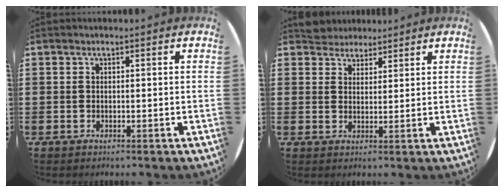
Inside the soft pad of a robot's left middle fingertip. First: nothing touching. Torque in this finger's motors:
{"motor_torque": [0.34, -0.39, 0.01, 0.01]}